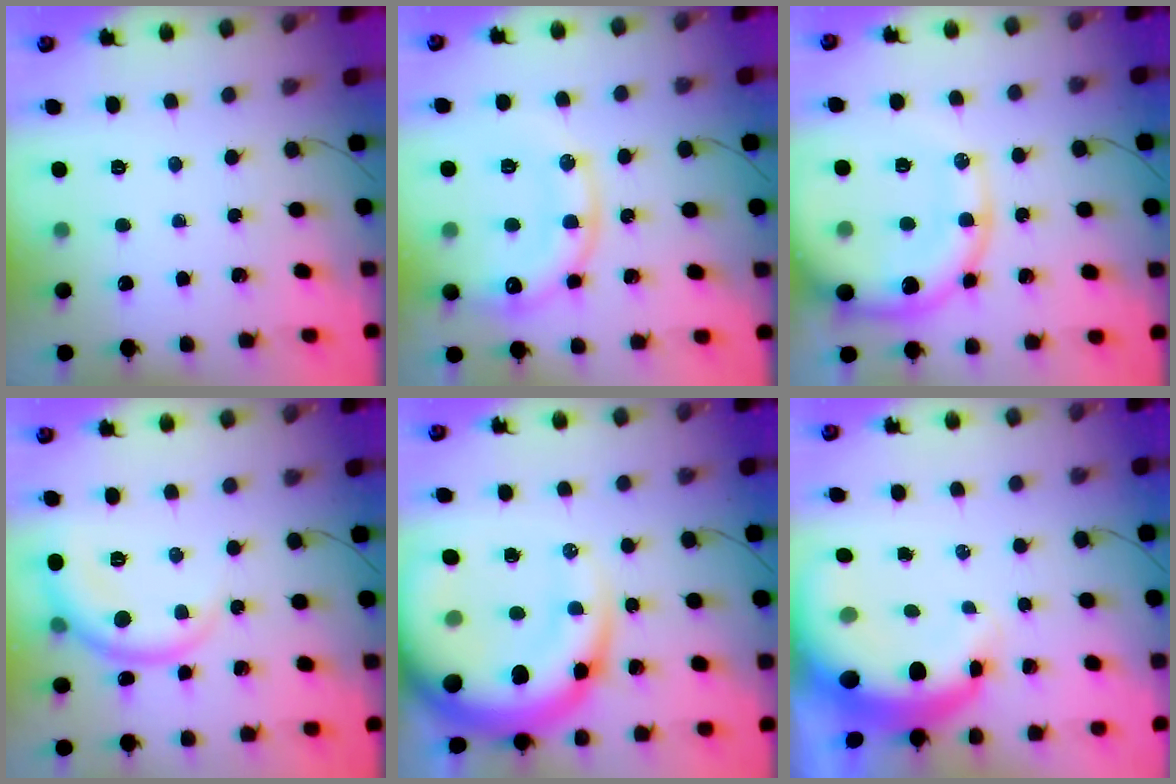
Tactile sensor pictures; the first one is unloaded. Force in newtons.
{"total": 16.5, "press": 16.4, "slide": 2.1}
{"total": 17.0, "press": 16.5, "slide": 4.0}
{"total": 7.4, "press": 7.3, "slide": 0.9}
{"total": 23.7, "press": 23.1, "slide": 5.1}
{"total": 9.6, "press": 9.4, "slide": 1.8}